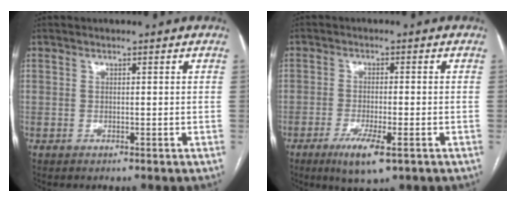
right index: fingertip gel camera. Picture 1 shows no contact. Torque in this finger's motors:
{"motor_torque": [-0.18, -0.10, -0.06, 0.00]}